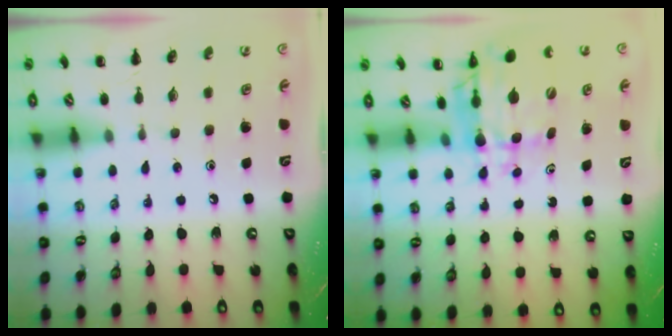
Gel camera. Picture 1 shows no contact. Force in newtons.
{"total": 7.1, "press": 6.7, "slide": 2.2}